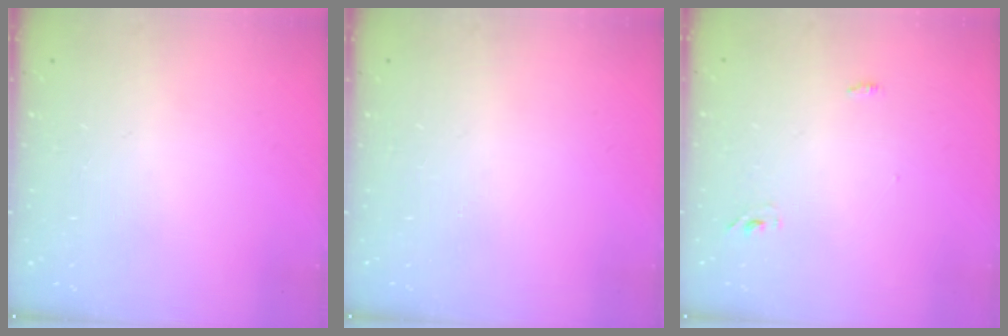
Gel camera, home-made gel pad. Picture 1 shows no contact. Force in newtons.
{"total": 0.0}
{"total": 2.9, "press": 2.7, "slide": 1.0}